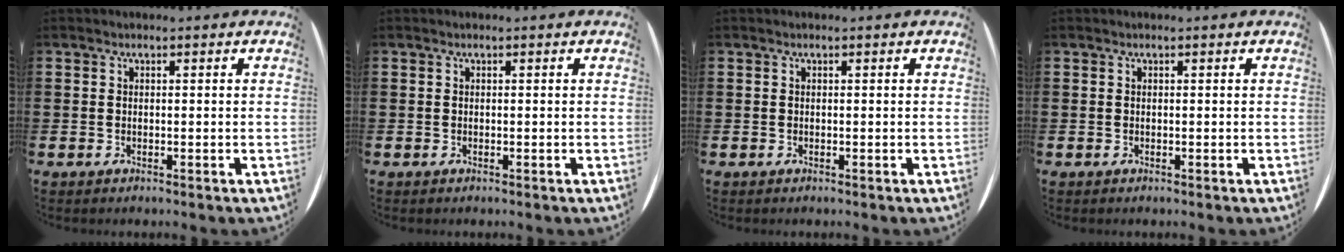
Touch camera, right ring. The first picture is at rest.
{"total": 0.0}
{"total": 0.0}
{"total": 0.0}